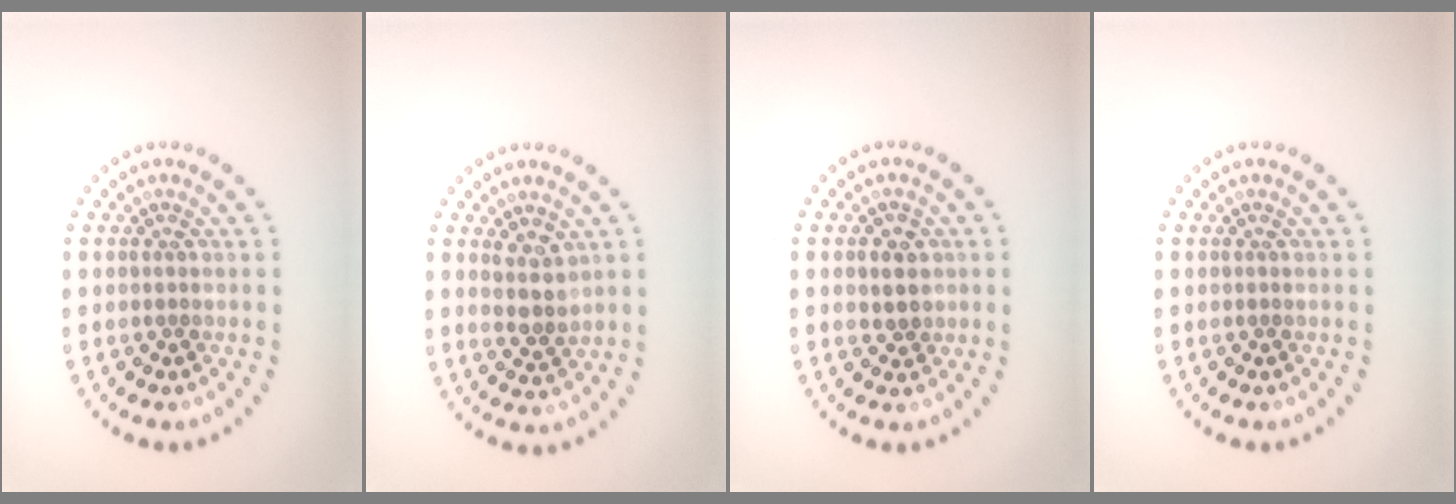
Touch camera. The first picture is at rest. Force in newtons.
{"total": 2.2, "press": 2.0, "slide": 0.9}
{"total": 2.2, "press": 2.1, "slide": 0.6}
{"total": 0.0}